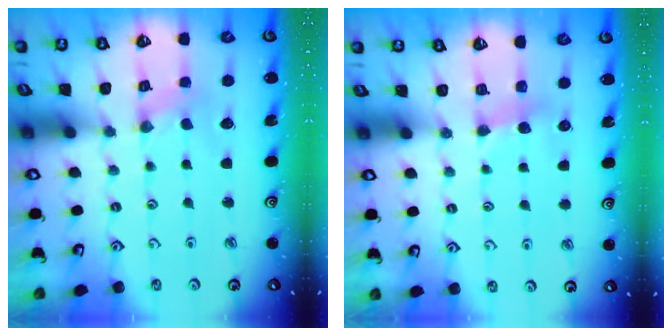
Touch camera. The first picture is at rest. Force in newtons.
{"total": 4.8, "press": 4.7, "slide": 0.6}